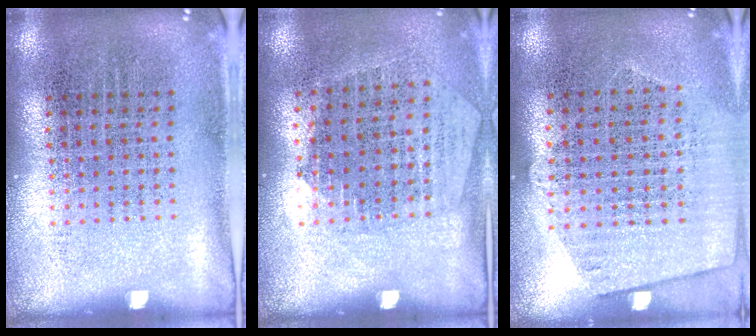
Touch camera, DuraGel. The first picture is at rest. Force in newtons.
{"total": 1.2, "press": 1.1, "slide": 0.5}
{"total": 1.3, "press": 1.1, "slide": 0.6}